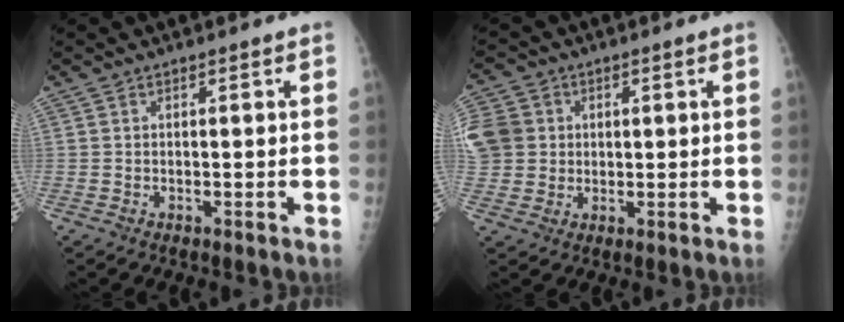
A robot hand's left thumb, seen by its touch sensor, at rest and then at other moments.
{"total": 12.1, "force": [2.4, 10.8, 5.0], "torque": [-0.116, 0.020, 0.050]}